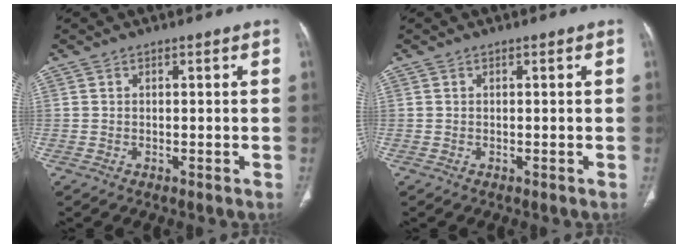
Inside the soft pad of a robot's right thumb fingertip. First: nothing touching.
{"total": 0.0}